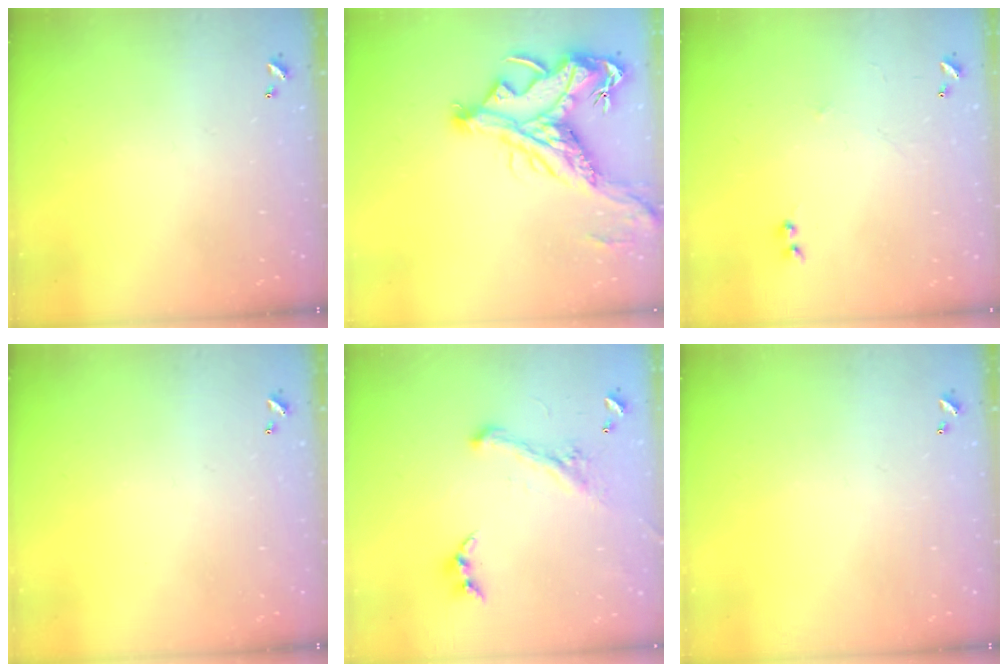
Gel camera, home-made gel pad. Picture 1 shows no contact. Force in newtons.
{"total": 9.6, "press": 9.4, "slide": 2.0}
{"total": 1.2, "press": 1.2, "slide": 0.3}
{"total": 0.0}
{"total": 1.9, "press": 1.3, "slide": 1.4}
{"total": 0.0}